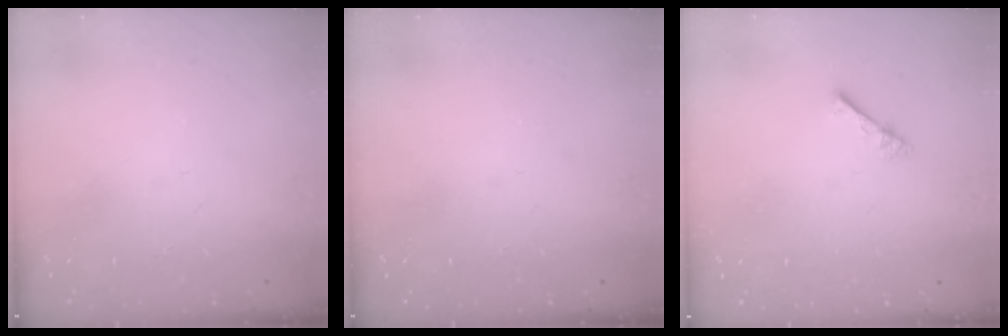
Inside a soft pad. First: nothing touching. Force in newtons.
{"total": 0.0}
{"total": 1.0, "press": 1.0, "slide": 0.3}